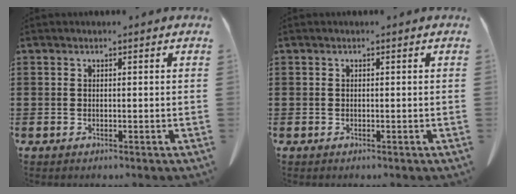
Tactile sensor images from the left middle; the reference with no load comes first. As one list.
[{"total": 0.0}]